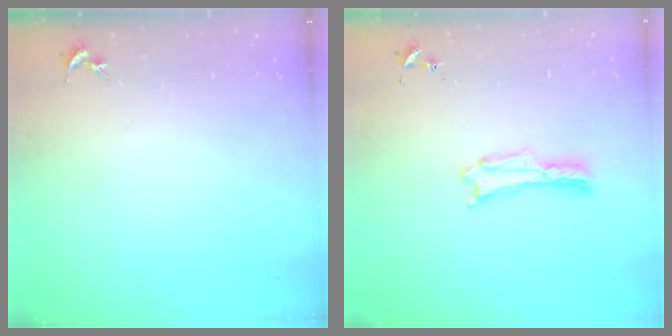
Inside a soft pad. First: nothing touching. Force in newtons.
{"total": 0.0}